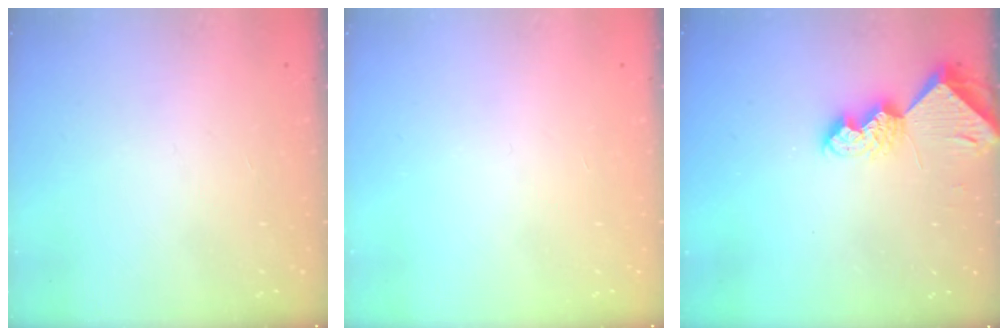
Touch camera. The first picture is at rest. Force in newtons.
{"total": 0.0}
{"total": 8.0, "press": 7.9, "slide": 0.8}